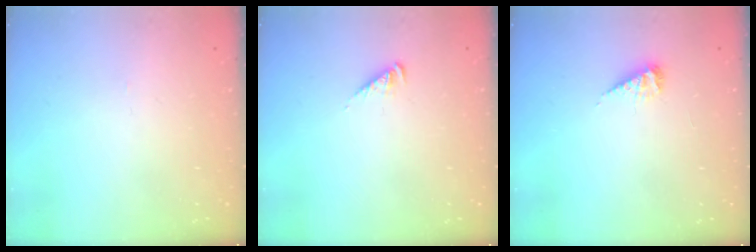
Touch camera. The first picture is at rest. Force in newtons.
{"total": 3.3, "press": 3.3, "slide": 0.6}
{"total": 7.4, "press": 7.4, "slide": 0.6}